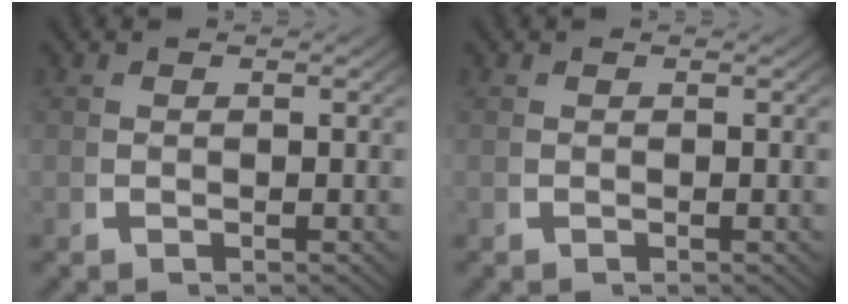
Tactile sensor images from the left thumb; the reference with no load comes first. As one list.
[{"total": 0.0}]